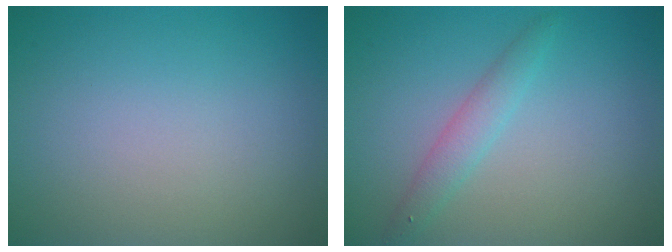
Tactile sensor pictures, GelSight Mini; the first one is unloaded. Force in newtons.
{"total": 1.9, "press": 1.9, "slide": 0.1}